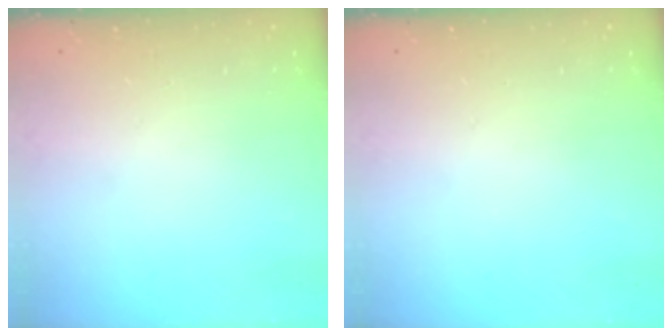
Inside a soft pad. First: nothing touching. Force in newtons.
{"total": 0.0}